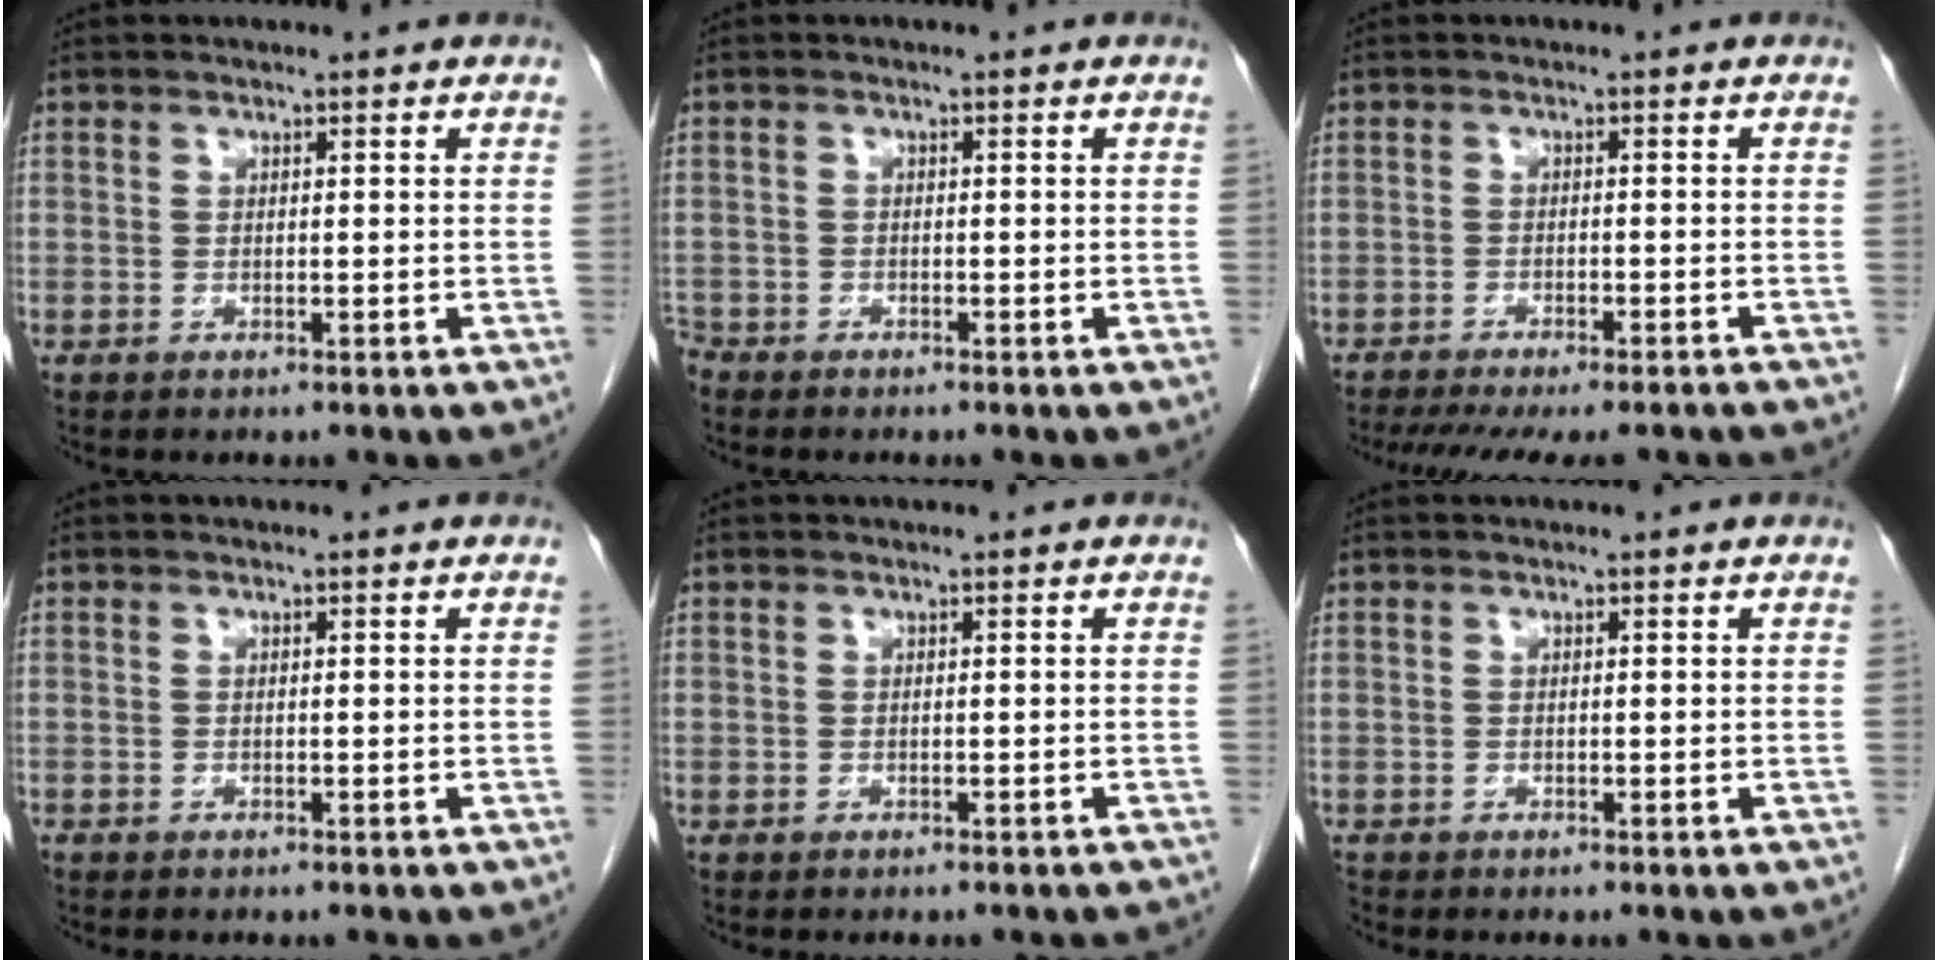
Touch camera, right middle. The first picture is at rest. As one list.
[{"total": 1.9, "force": [-1.7, 0.7, 0.2], "torque": [-0.006, -0.002, -0.031]}, {"total": 14.3, "force": [-12.3, 3.1, 6.7], "torque": [-0.129, -0.020, -0.162]}, {"total": 0.0}, {"total": 3.8, "force": [-3.5, 1.0, 1.4], "torque": [-0.019, -0.008, -0.037]}, {"total": 0.0}]